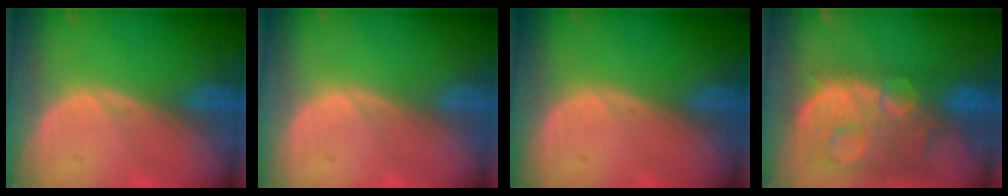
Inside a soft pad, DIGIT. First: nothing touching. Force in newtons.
{"total": 0.0}
{"total": 0.0}
{"total": 13.8, "press": 11.2, "slide": 8.0}